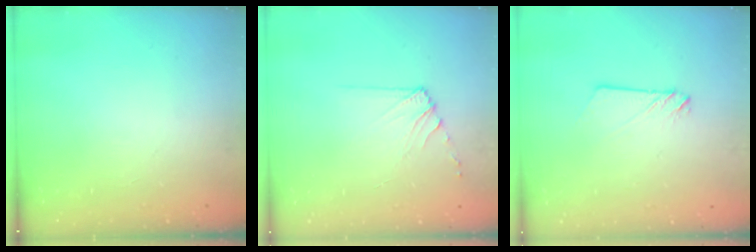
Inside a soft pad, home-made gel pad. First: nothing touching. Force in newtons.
{"total": 6.8, "press": 6.7, "slide": 0.8}
{"total": 2.3, "press": 2.3, "slide": 0.3}